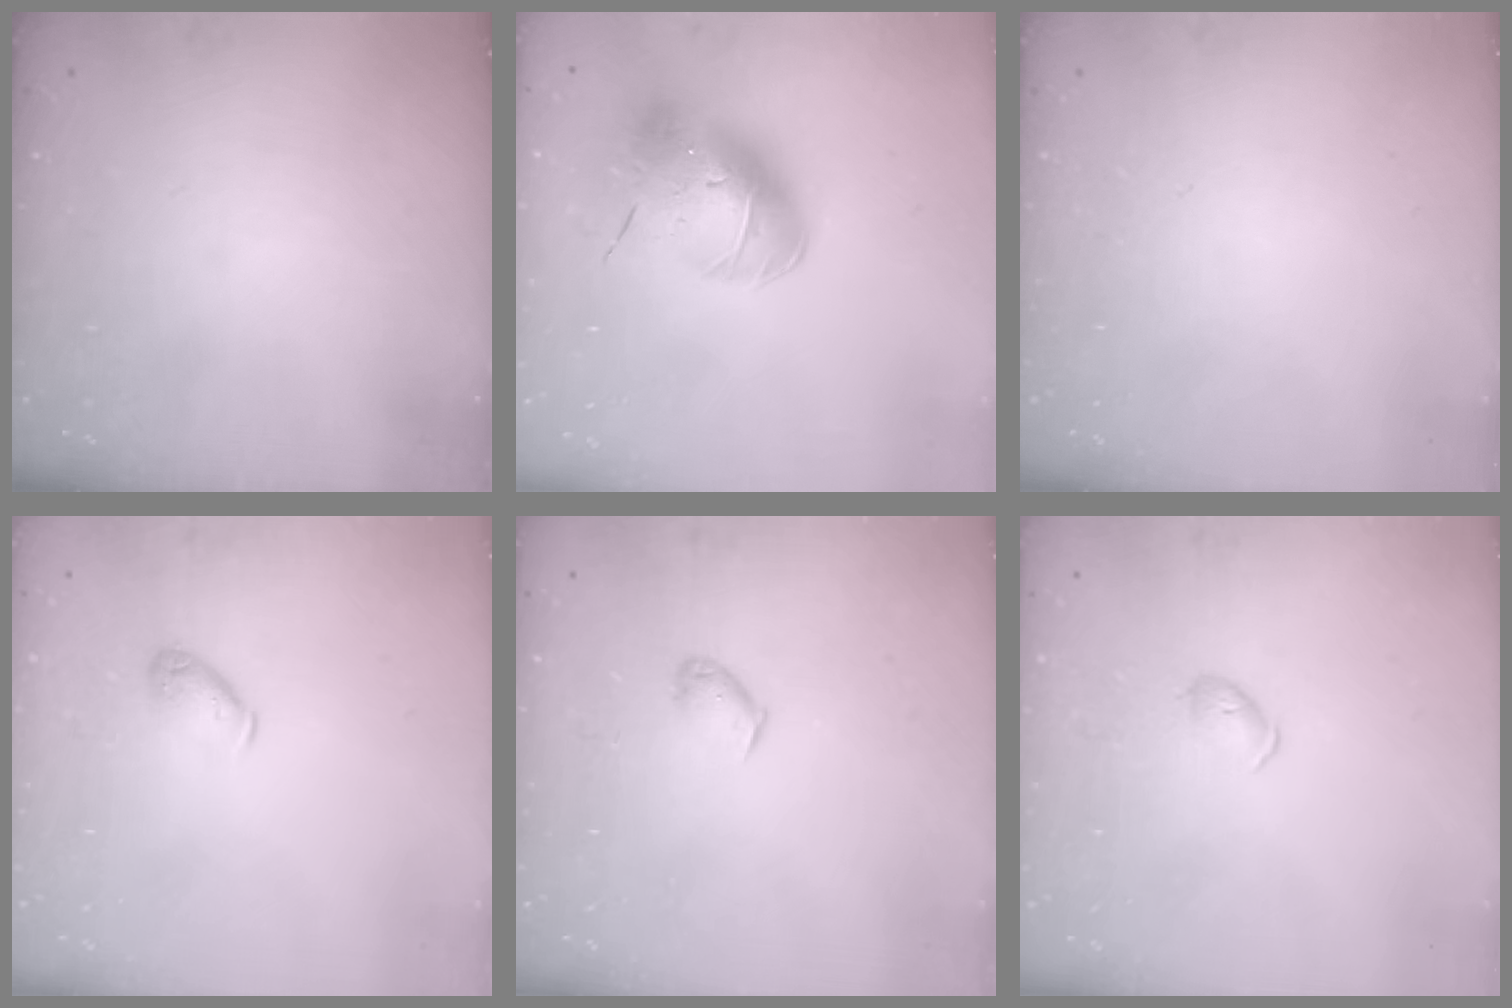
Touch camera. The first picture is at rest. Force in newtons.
{"total": 15.3, "press": 15.1, "slide": 2.5}
{"total": 0.0}
{"total": 6.2, "press": 6.2, "slide": 0.7}
{"total": 3.8, "press": 3.8, "slide": 0.6}
{"total": 3.4, "press": 3.4, "slide": 0.6}